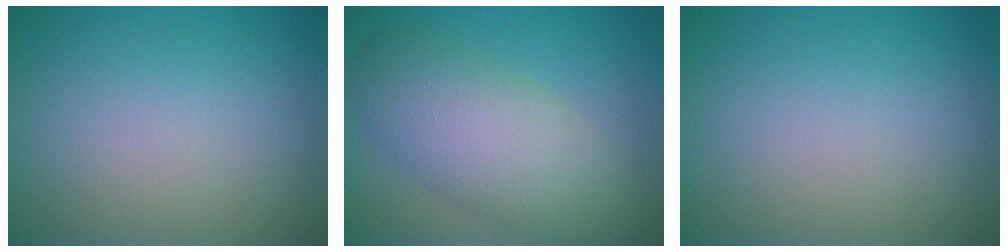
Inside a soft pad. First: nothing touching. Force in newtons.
{"total": 7.1, "press": 7.1, "slide": 0.5}
{"total": 0.0}